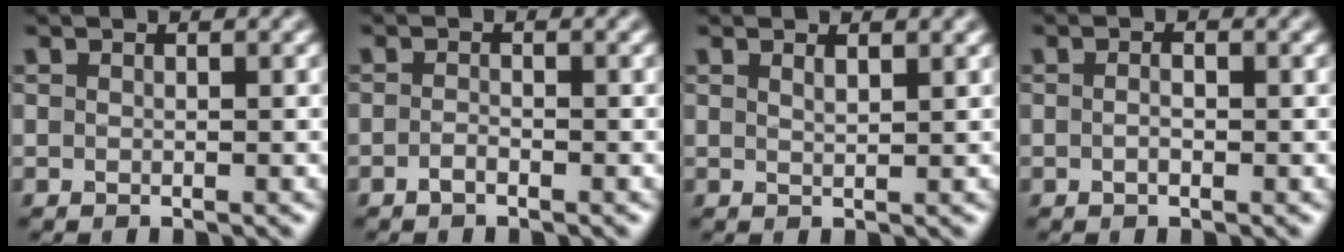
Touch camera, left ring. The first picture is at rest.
{"total": 0.9, "force": [-0.6, 0.3, 0.6], "torque": [-0.014, 0.000, -0.012]}
{"total": 1.2, "force": [0.9, 0.4, 0.8], "torque": [-0.008, 0.003, 0.013]}
{"total": 1.1, "force": [-0.2, 0.4, 1.0], "torque": [-0.019, -0.003, -0.004]}